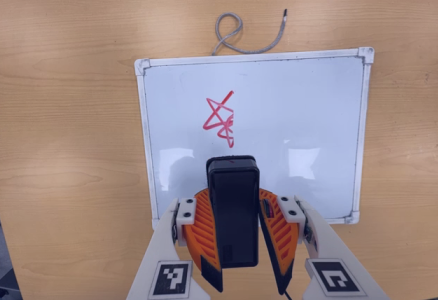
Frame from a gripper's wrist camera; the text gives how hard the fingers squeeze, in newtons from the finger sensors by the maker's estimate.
{"total": 11.3, "left": 10.1, "right": 12.5}